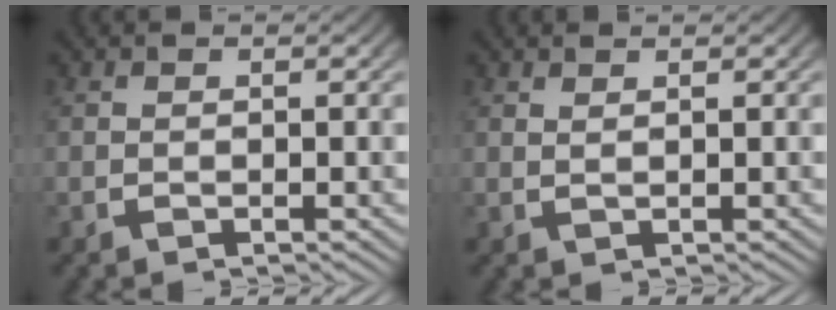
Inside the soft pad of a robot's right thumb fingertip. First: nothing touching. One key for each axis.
{"total": 0.8, "fx": 0.8, "fy": -0.1, "fz": 0.2, "tx": -0.006, "ty": 0.000, "tz": 0.017}